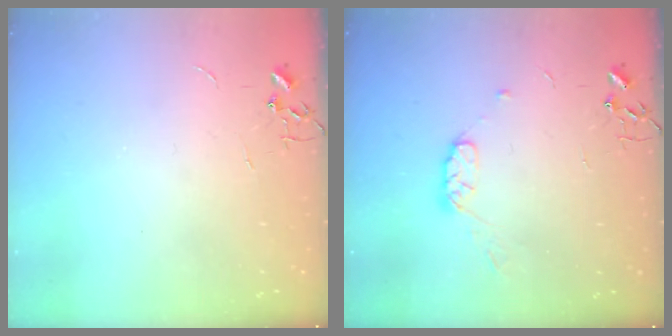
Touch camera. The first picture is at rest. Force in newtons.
{"total": 7.1, "press": 7.0, "slide": 1.1}